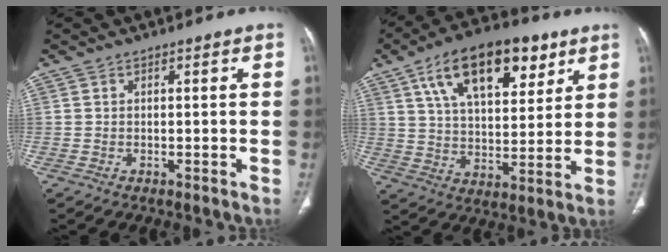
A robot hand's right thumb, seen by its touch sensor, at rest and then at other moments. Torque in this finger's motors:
{"motor_torque": [0.34, 4.67, 1.41, 0.47, 0.12]}